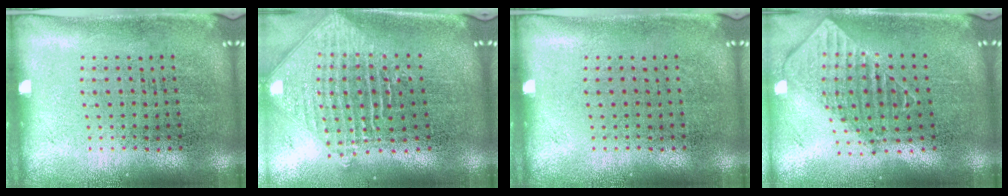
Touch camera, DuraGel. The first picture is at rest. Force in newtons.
{"total": 2.3, "press": 1.8, "slide": 1.5}
{"total": 0.0}
{"total": 2.0, "press": 1.5, "slide": 1.2}